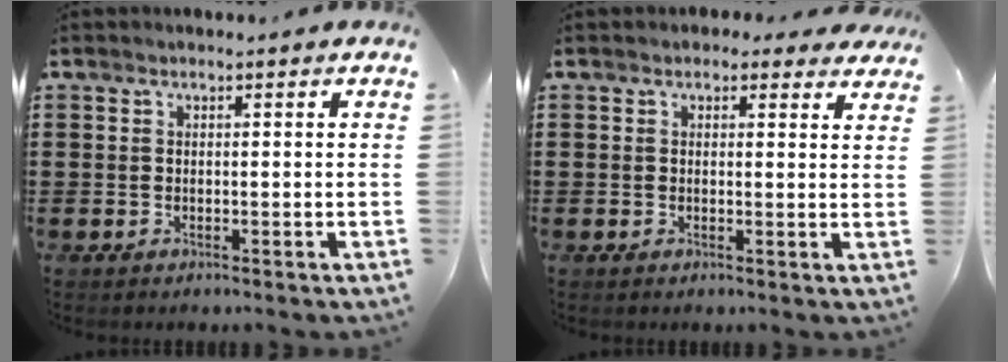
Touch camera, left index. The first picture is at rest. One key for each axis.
{"total": 1.9, "fx": 1.4, "fy": 1.2, "fz": 0.3, "tx": -0.004, "ty": 0.003, "tz": 0.023}